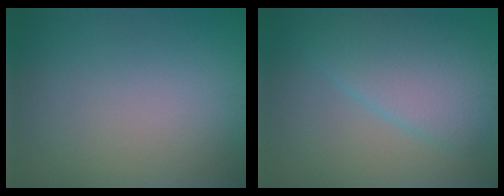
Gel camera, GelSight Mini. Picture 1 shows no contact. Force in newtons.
{"total": 5.4, "press": 5.4, "slide": 0.3}